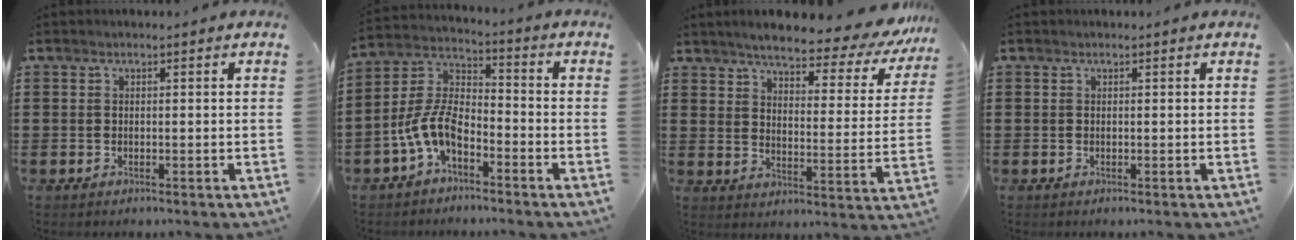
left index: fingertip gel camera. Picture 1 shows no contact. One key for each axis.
{"total": 8.3, "fx": -5.1, "fy": 3.9, "fz": 5.3, "tx": -0.139, "ty": -0.008, "tz": -0.109}
{"total": 6.1, "fx": 5.4, "fy": 0.7, "fz": 2.7, "tx": -0.063, "ty": -0.040, "tz": 0.085}
{"total": 0.0}